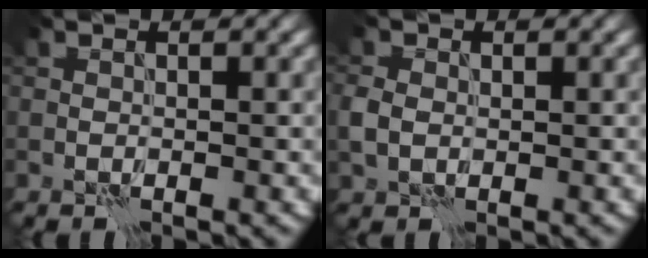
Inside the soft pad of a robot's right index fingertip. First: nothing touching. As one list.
[{"total": 2.0, "force": [-0.2, 1.7, 1.1], "torque": [-0.027, 0.002, -0.006]}]